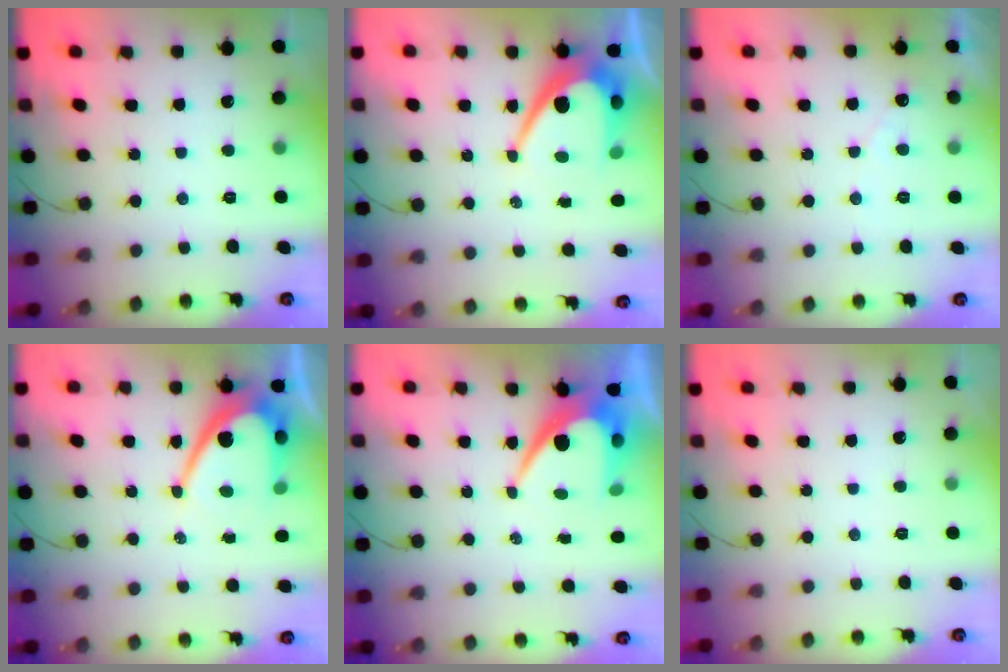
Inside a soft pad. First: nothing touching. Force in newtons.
{"total": 11.2, "press": 11.2, "slide": 0.8}
{"total": 3.3, "press": 3.3, "slide": 0.1}
{"total": 12.2, "press": 12.2, "slide": 1.1}
{"total": 9.6, "press": 9.6, "slide": 0.7}
{"total": 0.0}